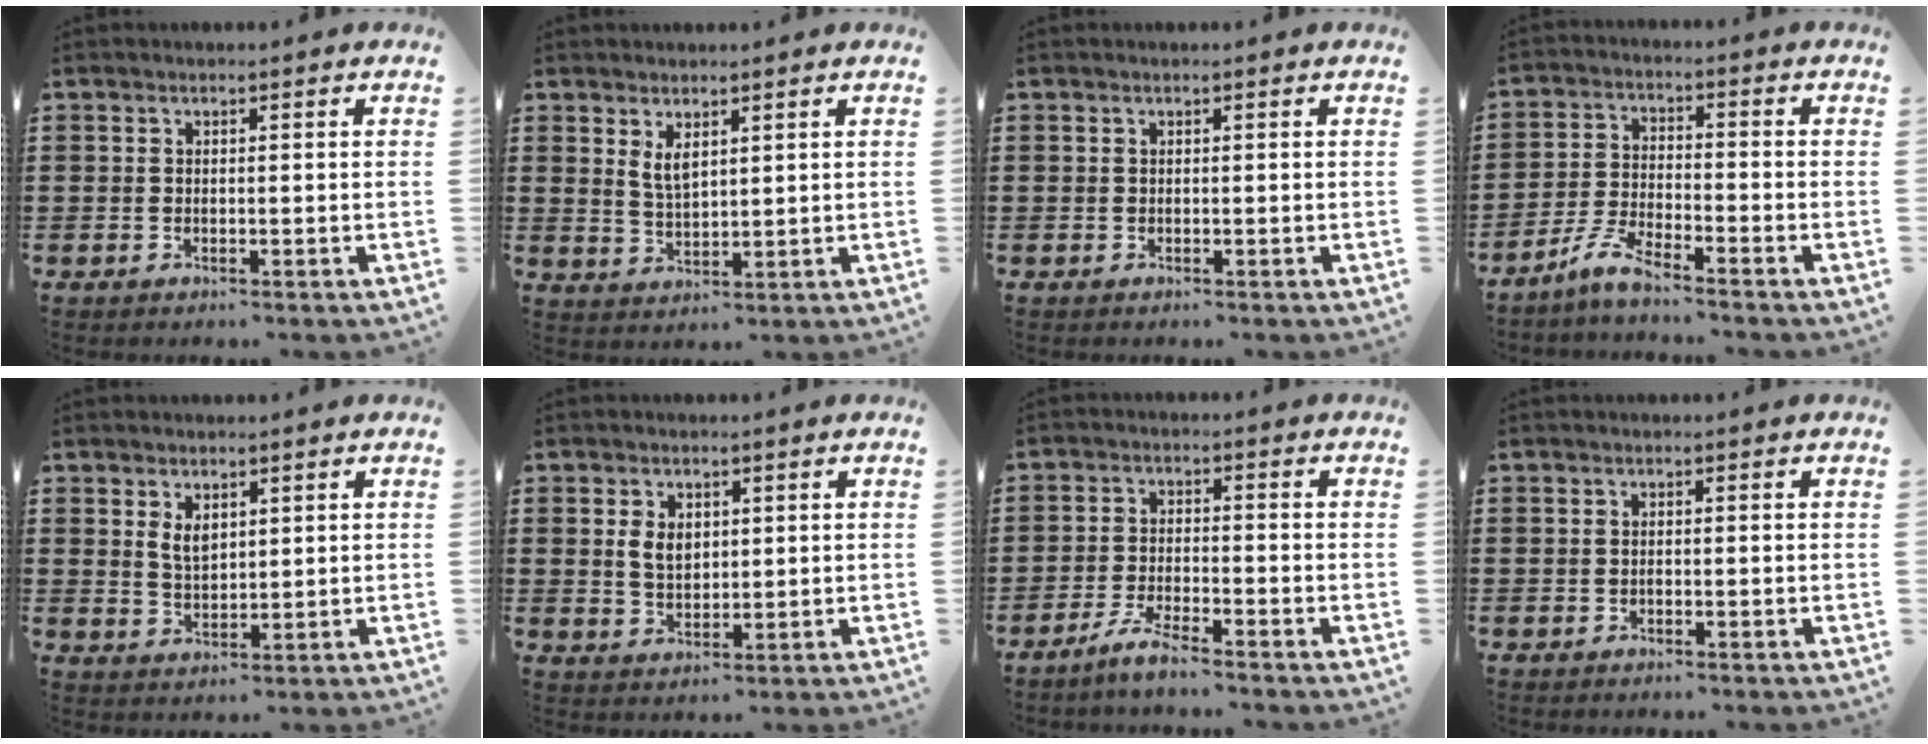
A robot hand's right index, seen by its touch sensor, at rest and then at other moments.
{"total": 3.1, "force": [1.8, 1.3, 2.2], "torque": [-0.047, 0.004, 0.033]}
{"total": 0.0}
{"total": 5.2, "force": [-4.5, 0.2, 2.6], "torque": [-0.073, -0.012, -0.092]}
{"total": 3.2, "force": [1.6, 1.8, 2.1], "torque": [-0.038, 0.002, 0.027]}
{"total": 3.9, "force": [0.9, 2.6, 2.8], "torque": [-0.061, 0.009, 0.016]}
{"total": 3.9, "force": [-3.5, -0.1, 1.7], "torque": [-0.044, -0.003, -0.071]}
{"total": 0.0}